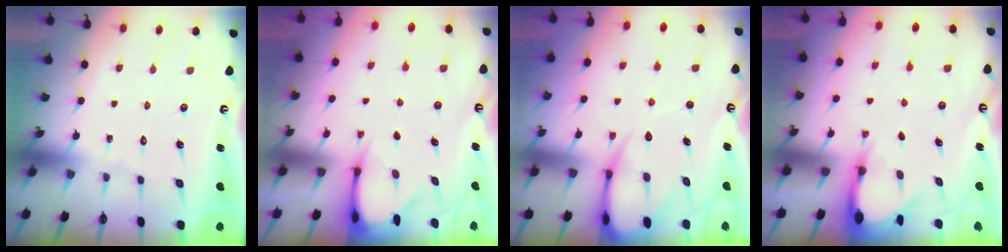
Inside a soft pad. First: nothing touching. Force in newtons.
{"total": 3.6, "press": 3.6, "slide": 0.3}
{"total": 8.2, "press": 8.2, "slide": 0.8}
{"total": 3.7, "press": 3.7, "slide": 0.2}